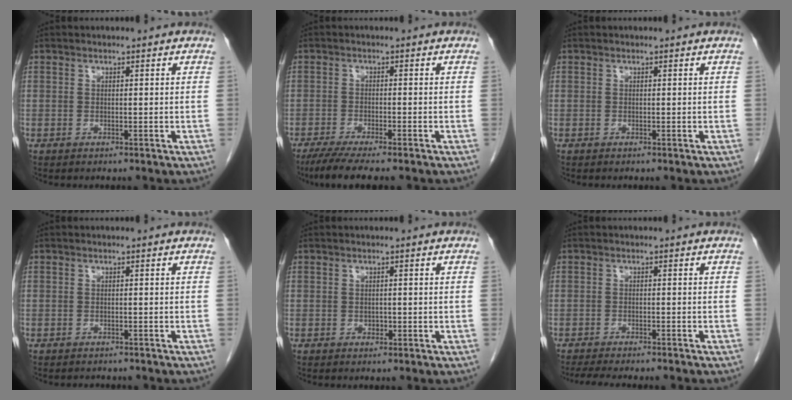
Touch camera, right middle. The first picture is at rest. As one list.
[{"total": 7.3, "force": [-5.8, 0.4, 4.3], "torque": [-0.066, -0.017, -0.092]}, {"total": 0.0}, {"total": 2.3, "force": [-2.1, 0.7, 0.5], "torque": [-0.010, -0.004, -0.025]}, {"total": 0.5, "force": [-0.2, 0.4, 0.3], "torque": [-0.005, 0.001, -0.003]}, {"total": 8.6, "force": [-7.5, 0.8, 4.1], "torque": [-0.052, -0.010, -0.108]}]